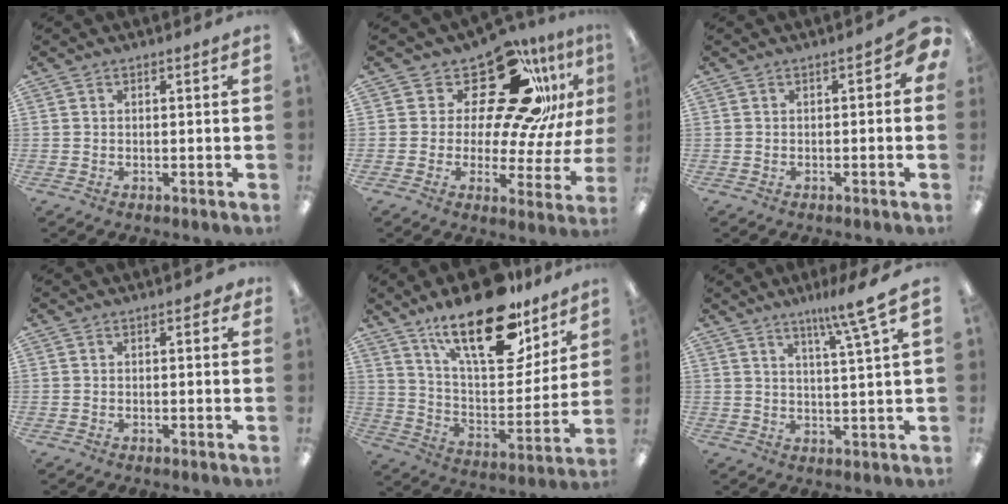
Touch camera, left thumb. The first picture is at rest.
{"total": 21.1, "force": [13.5, 9.6, 13.1], "torque": [-0.198, -0.090, 0.229]}
{"total": 2.7, "force": [-0.3, 1.7, 2.1], "torque": [-0.031, 0.005, -0.006]}
{"total": 0.7, "force": [0.0, 0.6, 0.3], "torque": [-0.009, 0.002, -0.001]}
{"total": 24.3, "force": [16.6, 9.6, 14.9], "torque": [-0.231, -0.101, 0.281]}
{"total": 8.0, "force": [5.7, -0.6, 5.6], "torque": [-0.092, -0.033, 0.088]}